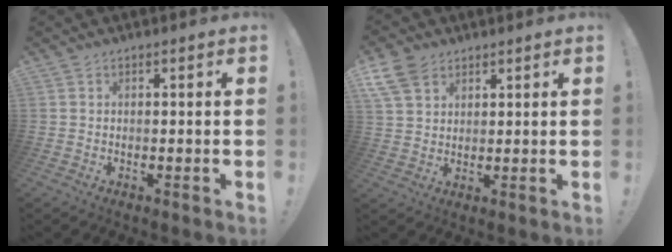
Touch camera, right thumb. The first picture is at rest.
{"total": 8.6, "force": [5.1, 5.5, 4.2], "torque": [-0.089, -0.016, 0.103]}